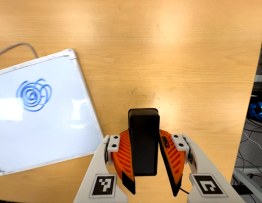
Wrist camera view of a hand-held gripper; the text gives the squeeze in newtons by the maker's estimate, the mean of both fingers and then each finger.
{"total": 6.3, "left": 5.8, "right": 6.8}